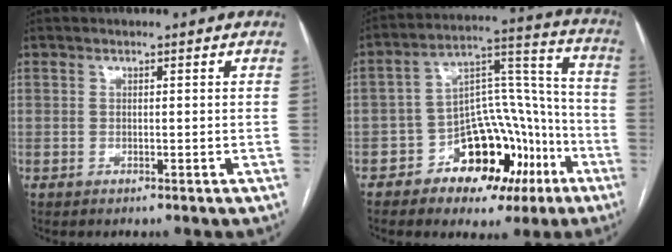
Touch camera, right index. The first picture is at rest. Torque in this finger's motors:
{"motor_torque": [1.04, -1.10, 0.73, 0.12]}